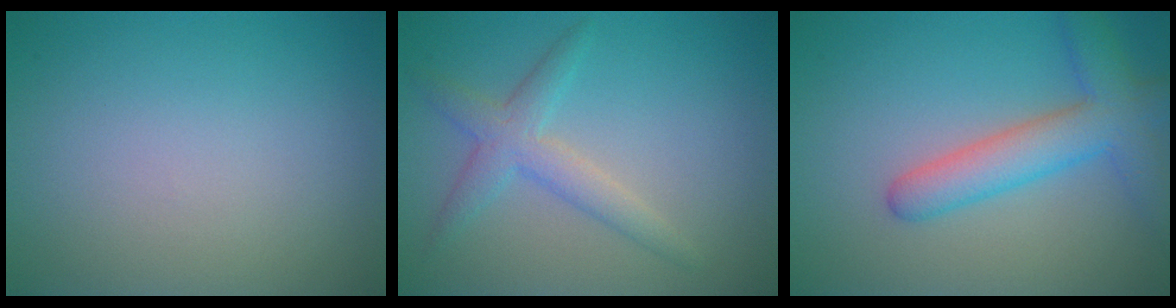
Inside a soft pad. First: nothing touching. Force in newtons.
{"total": 3.0, "press": 3.0, "slide": 0.1}
{"total": 5.3, "press": 5.2, "slide": 0.2}